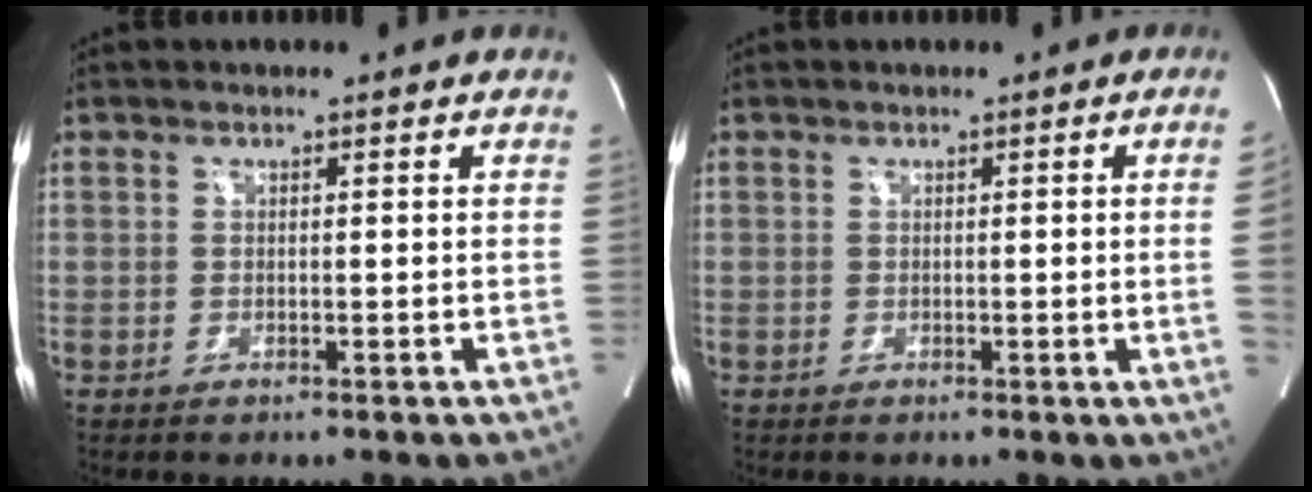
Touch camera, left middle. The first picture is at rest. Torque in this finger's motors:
{"motor_torque": [0.35, -0.36, -0.06, -0.07]}